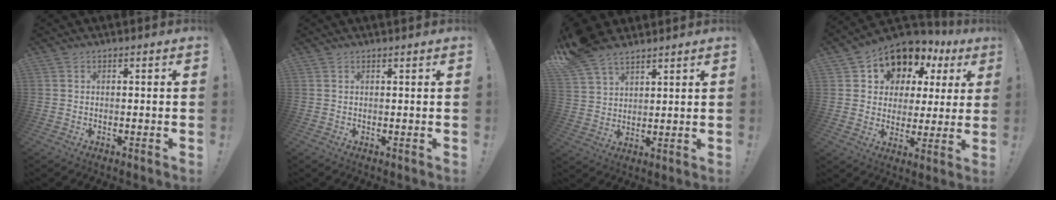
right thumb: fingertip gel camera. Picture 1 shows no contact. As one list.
[{"total": 0.7, "force": [0.5, -0.4, 0.2], "torque": [0.014, -0.008, 0.006]}, {"total": 10.5, "force": [8.0, 5.4, 3.9], "torque": [-0.074, -0.045, 0.159]}, {"total": 10.6, "force": [7.1, 7.2, 3.2], "torque": [-0.053, -0.062, 0.137]}]